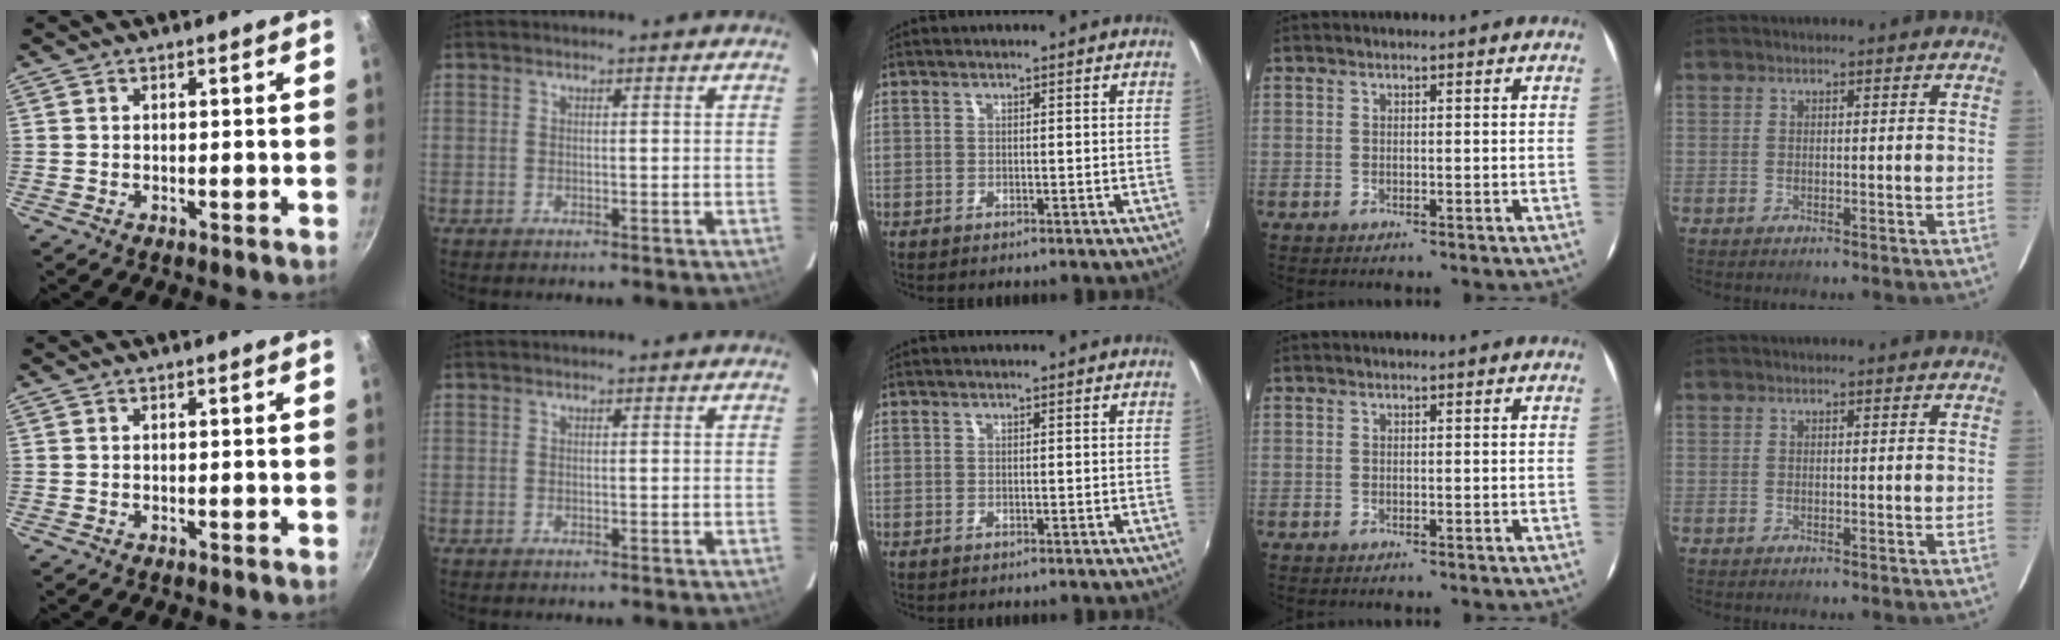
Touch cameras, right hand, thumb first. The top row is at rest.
{}